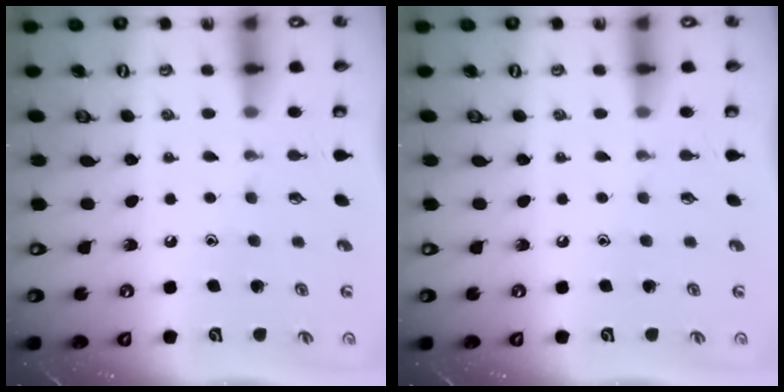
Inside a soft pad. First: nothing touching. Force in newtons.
{"total": 0.0}